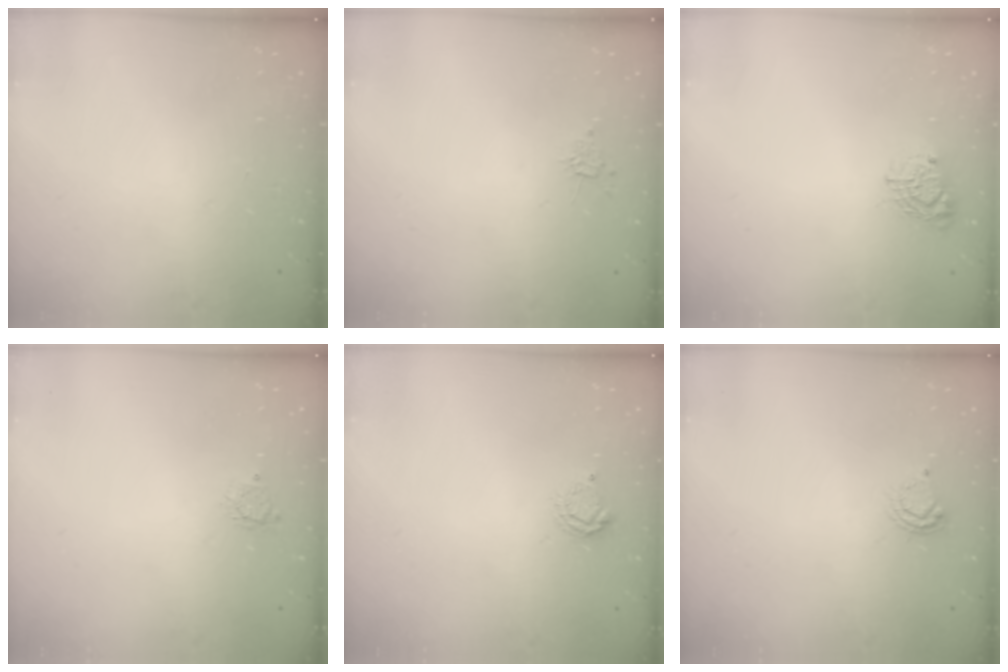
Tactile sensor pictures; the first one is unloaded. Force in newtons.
{"total": 3.6, "press": 3.6, "slide": 0.4}
{"total": 8.1, "press": 8.1, "slide": 0.5}
{"total": 3.0, "press": 3.0, "slide": 0.3}
{"total": 5.2, "press": 5.2, "slide": 0.7}
{"total": 4.7, "press": 4.7, "slide": 0.5}